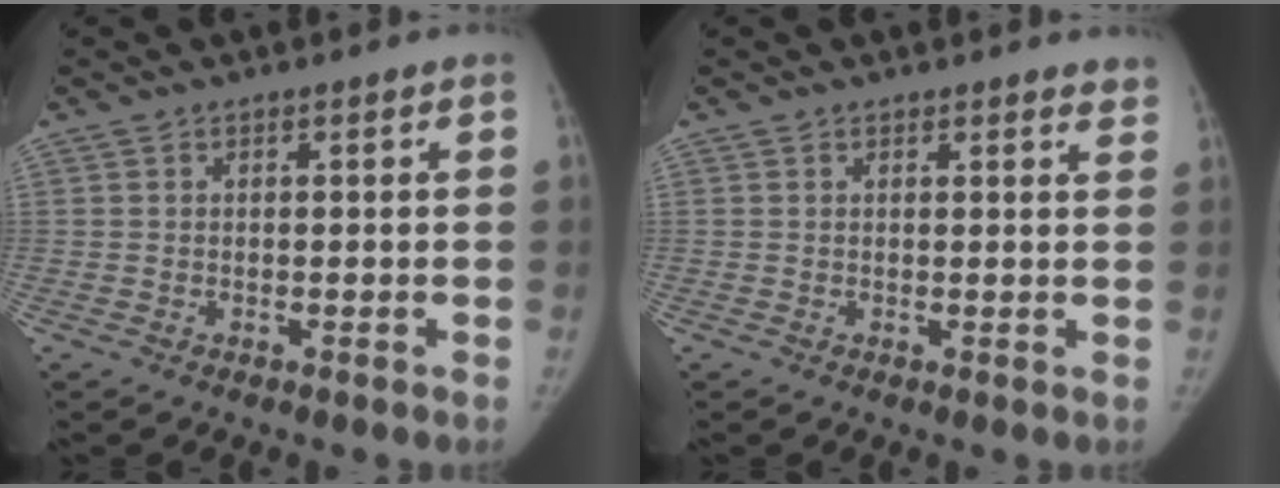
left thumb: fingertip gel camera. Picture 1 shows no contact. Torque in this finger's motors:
{"motor_torque": [0.42, 0.11, 0.32, -0.10, 0.05]}